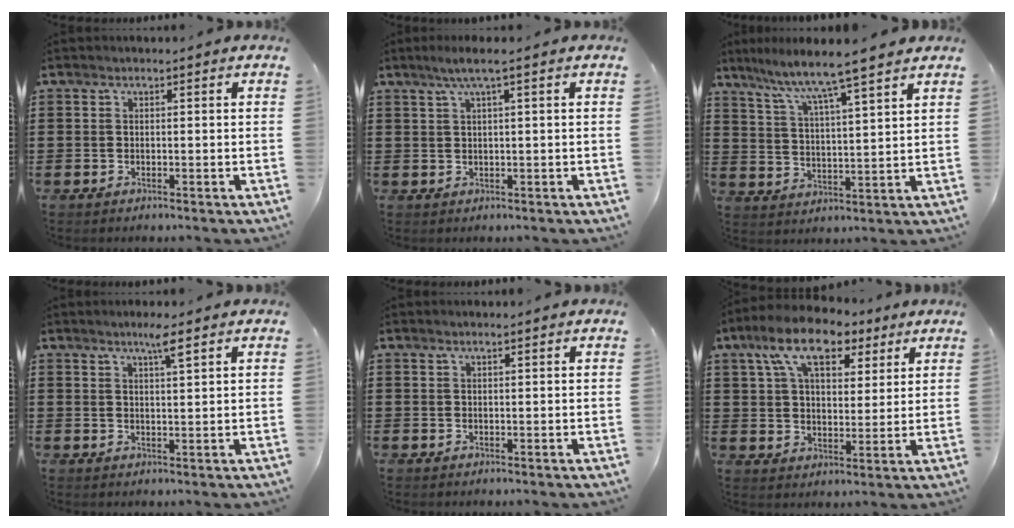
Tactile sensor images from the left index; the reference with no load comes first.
{"total": 2.7, "force": [1.3, -0.2, 2.4], "torque": [-0.048, -0.001, 0.021]}
{"total": 6.5, "force": [5.6, -1.0, 3.1], "torque": [-0.083, -0.041, 0.088]}
{"total": 3.9, "force": [2.8, 0.1, 2.7], "torque": [-0.043, -0.005, 0.044]}
{"total": 0.8, "force": [0.6, 0.0, 0.6], "torque": [-0.011, 0.000, 0.012]}
{"total": 10.8, "force": [7.2, 4.9, 6.3], "torque": [-0.124, -0.006, 0.127]}